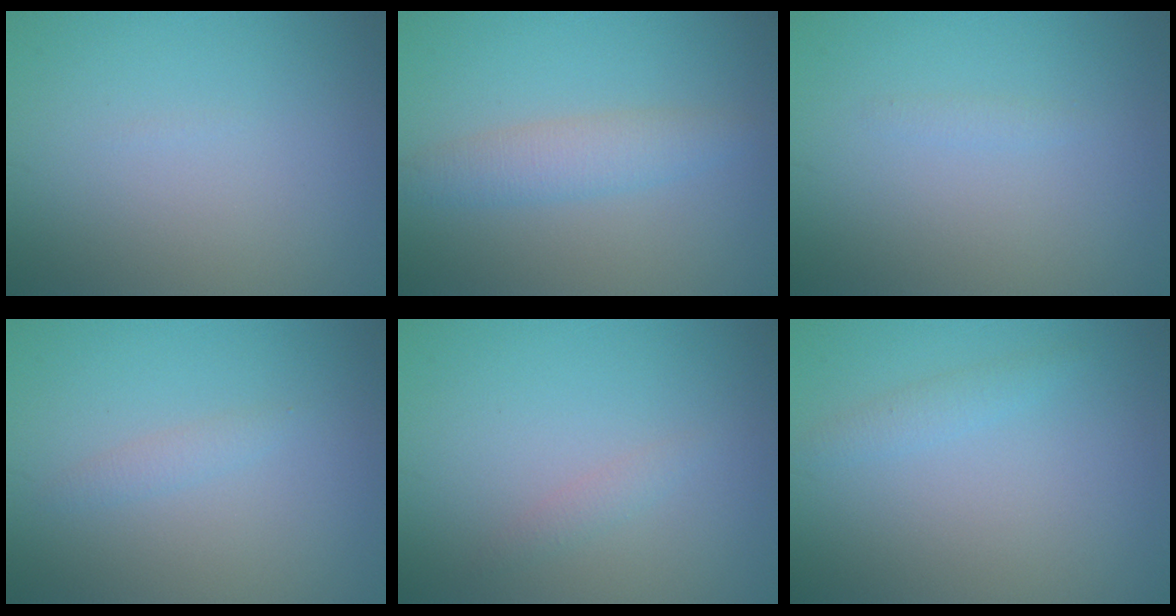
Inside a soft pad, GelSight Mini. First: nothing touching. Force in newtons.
{"total": 2.7, "press": 2.7, "slide": 0.0}
{"total": 0.6, "press": 0.6, "slide": 0.1}
{"total": 0.9, "press": 0.9, "slide": 0.1}
{"total": 0.9, "press": 0.9, "slide": 0.1}
{"total": 1.1, "press": 1.1, "slide": 0.1}